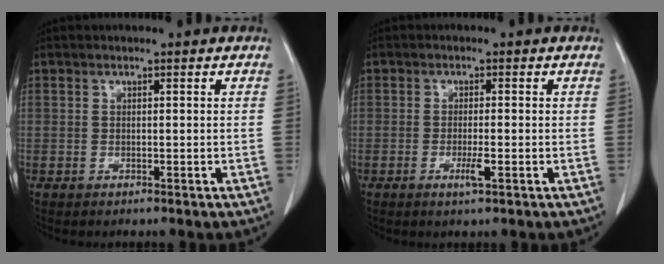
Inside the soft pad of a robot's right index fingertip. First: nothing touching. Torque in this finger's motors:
{"motor_torque": [0.13, -0.08, 0.05, 0.03]}